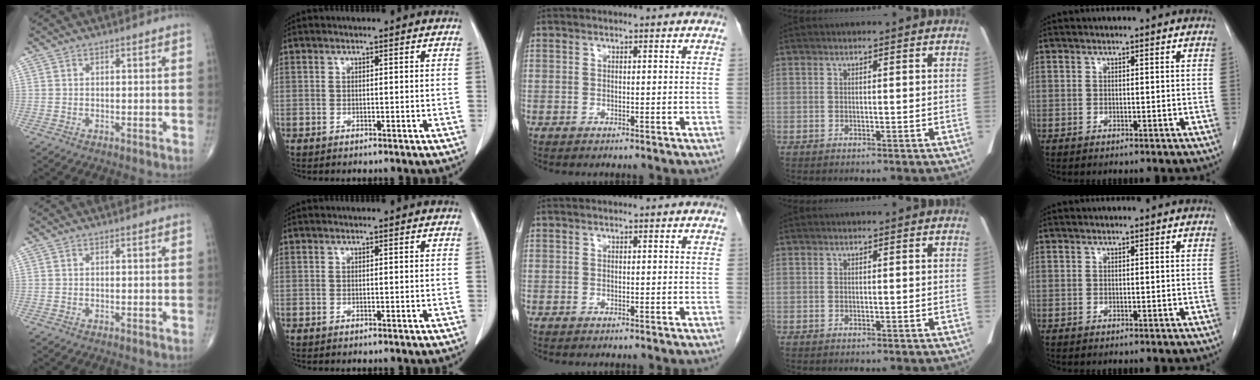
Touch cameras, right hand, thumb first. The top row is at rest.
{}